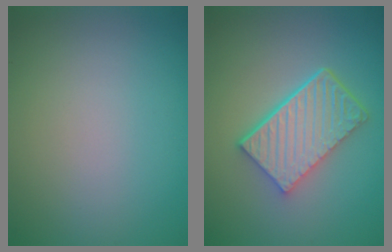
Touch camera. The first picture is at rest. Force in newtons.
{"total": 6.0, "press": 4.3, "slide": 4.1}